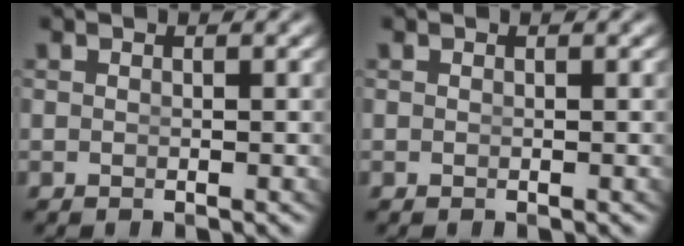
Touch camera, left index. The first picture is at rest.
{"total": 0.0}